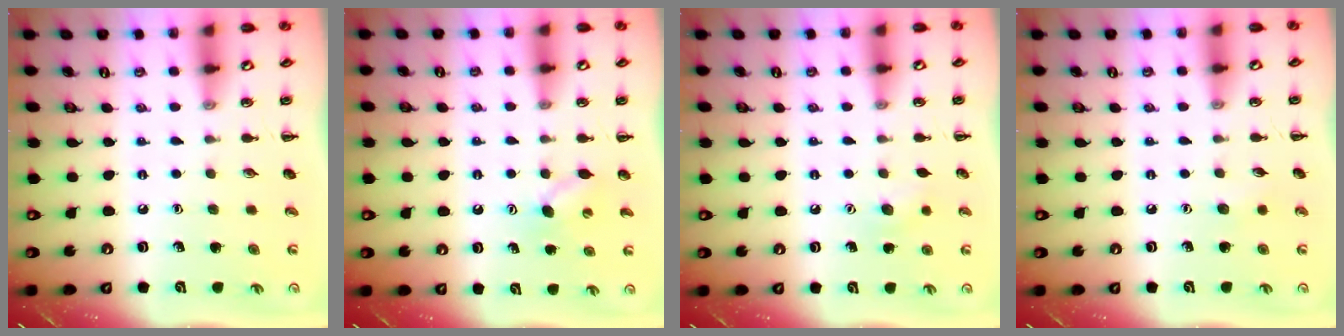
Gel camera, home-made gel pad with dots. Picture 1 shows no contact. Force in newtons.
{"total": 5.2, "press": 5.1, "slide": 1.1}
{"total": 6.3, "press": 6.0, "slide": 1.9}
{"total": 3.1, "press": 3.0, "slide": 0.6}